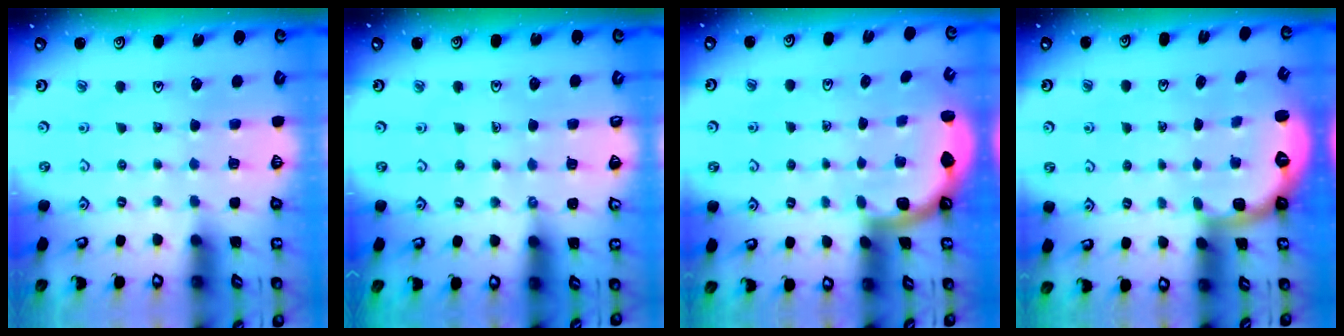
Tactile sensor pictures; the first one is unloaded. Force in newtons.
{"total": 1.3, "press": 1.2, "slide": 0.3}
{"total": 1.8, "press": 1.8, "slide": 0.1}
{"total": 2.5, "press": 1.9, "slide": 1.6}